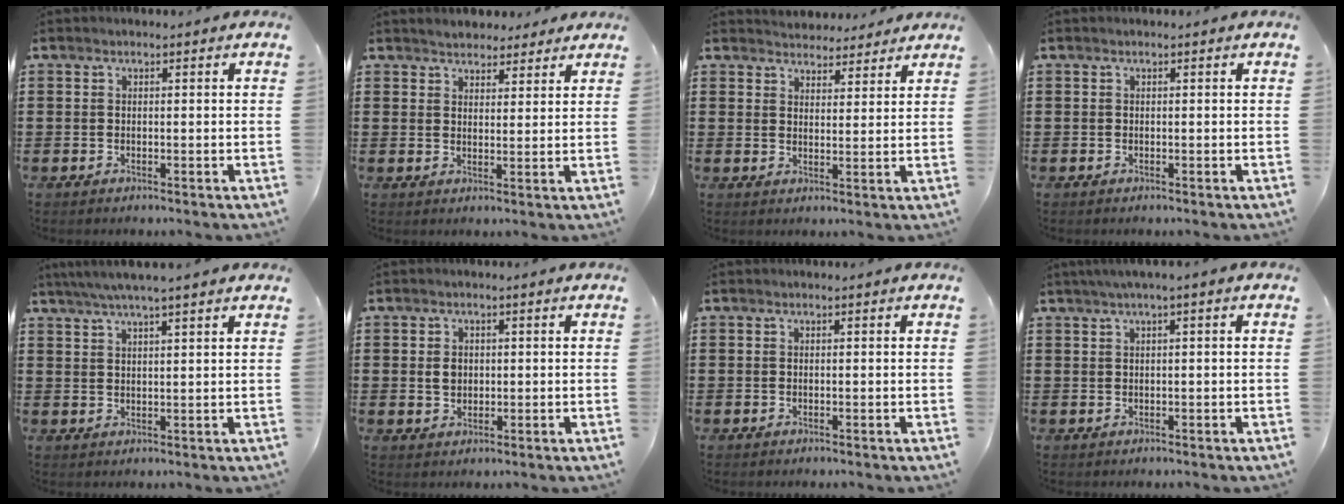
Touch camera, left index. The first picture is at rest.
{"total": 2.8, "force": [2.7, 0.9, 0.0], "torque": [-0.008, 0.001, 0.052]}
{"total": 3.6, "force": [3.4, 1.0, -0.1], "torque": [-0.011, -0.011, 0.064]}
{"total": 0.0}
{"total": 3.7, "force": [3.2, -0.3, 2.0], "torque": [-0.047, -0.004, 0.056]}
{"total": 2.2, "force": [0.3, 1.8, 1.3], "torque": [-0.030, 0.008, 0.005]}
{"total": 0.0}
{"total": 1.4, "force": [0.2, -0.1, 1.3], "torque": [-0.023, -0.003, 0.003]}